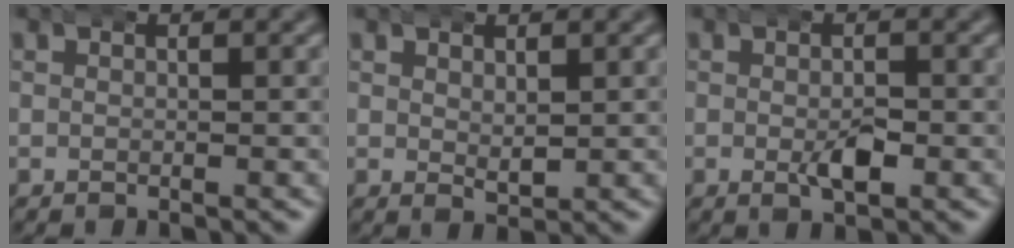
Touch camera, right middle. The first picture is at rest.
{"total": 1.3, "force": [0.7, 0.5, 1.0], "torque": [-0.021, -0.011, 0.020]}
{"total": 2.5, "force": [-0.6, 1.2, 2.1], "torque": [-0.039, -0.010, -0.007]}